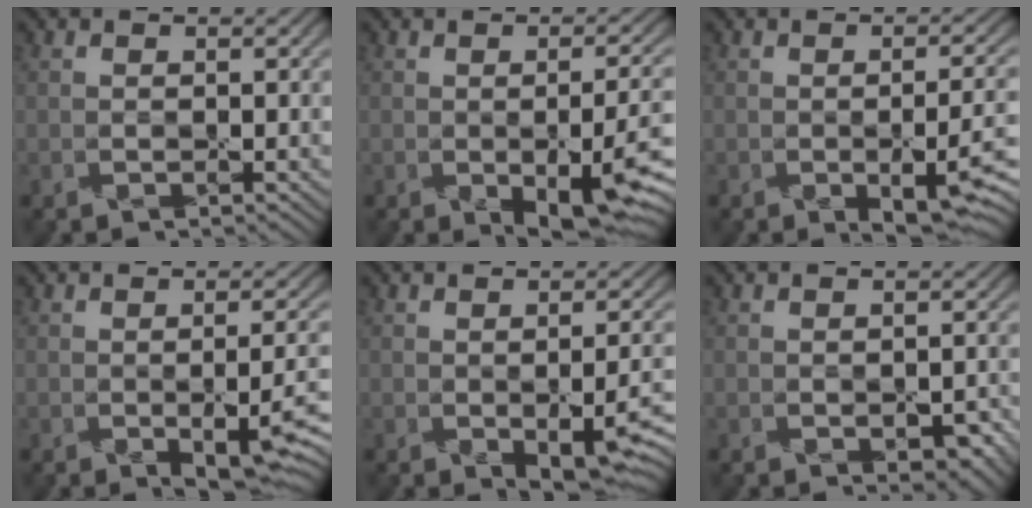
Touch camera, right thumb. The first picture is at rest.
{"total": 9.0, "force": [-2.2, 3.7, 8.0], "torque": [-0.111, -0.029, -0.006]}
{"total": 7.4, "force": [-1.9, 2.8, 6.6], "torque": [-0.092, -0.022, -0.011]}
{"total": 7.2, "force": [-1.8, 2.8, 6.4], "torque": [-0.088, -0.021, -0.006]}
{"total": 6.7, "force": [-1.9, 2.9, 5.7], "torque": [-0.085, -0.023, -0.004]}
{"total": 2.3, "force": [-0.9, 1.2, 1.7], "torque": [-0.027, -0.011, -0.004]}